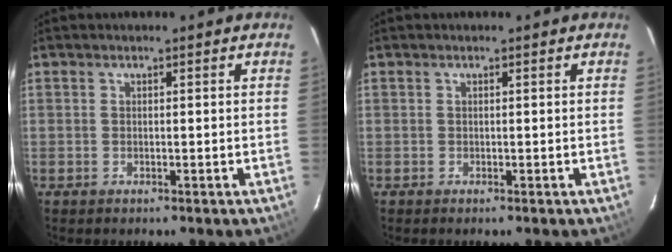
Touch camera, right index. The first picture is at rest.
{"total": 0.0}